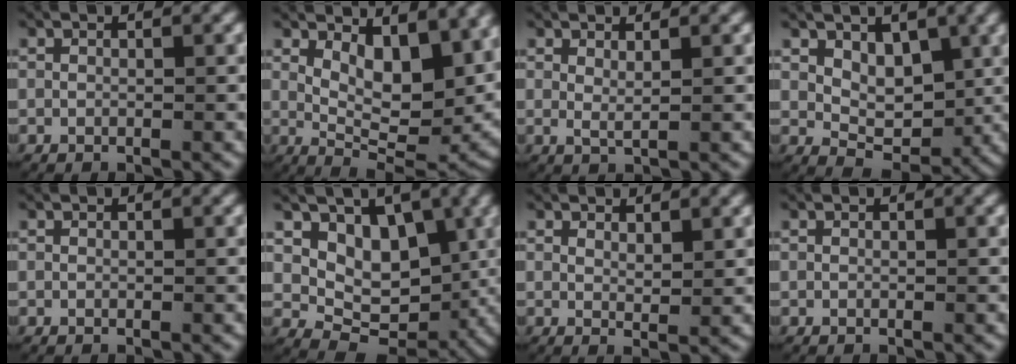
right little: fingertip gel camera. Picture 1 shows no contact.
{"total": 8.9, "force": [1.7, 3.8, 7.8], "torque": [-0.089, -0.026, 0.037]}
{"total": 1.5, "force": [0.5, 0.5, 1.3], "torque": [-0.027, -0.003, 0.013]}
{"total": 3.9, "force": [0.3, 2.9, 2.5], "torque": [-0.028, -0.030, 0.020]}
{"total": 0.0}
{"total": 6.6, "force": [-0.8, 5.1, 4.0], "torque": [-0.059, -0.038, 0.005]}
{"total": 1.5, "force": [0.8, 0.4, 1.2], "torque": [-0.020, -0.010, 0.018]}
{"total": 0.0}